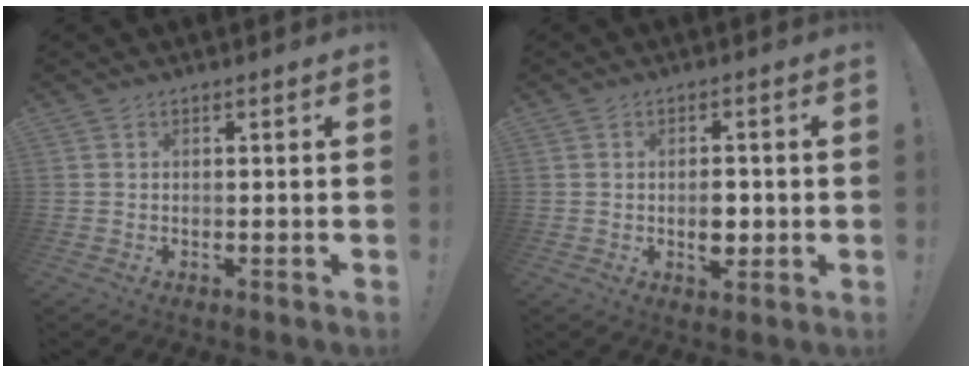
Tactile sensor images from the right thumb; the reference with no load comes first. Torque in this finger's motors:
{"motor_torque": [0.23, 0.07, 0.08, 0.18, 0.00]}